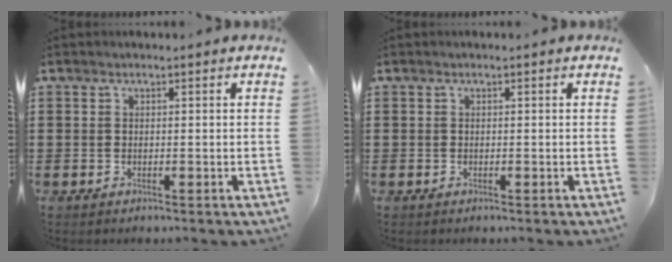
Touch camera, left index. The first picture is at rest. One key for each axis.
{"total": 0.0}